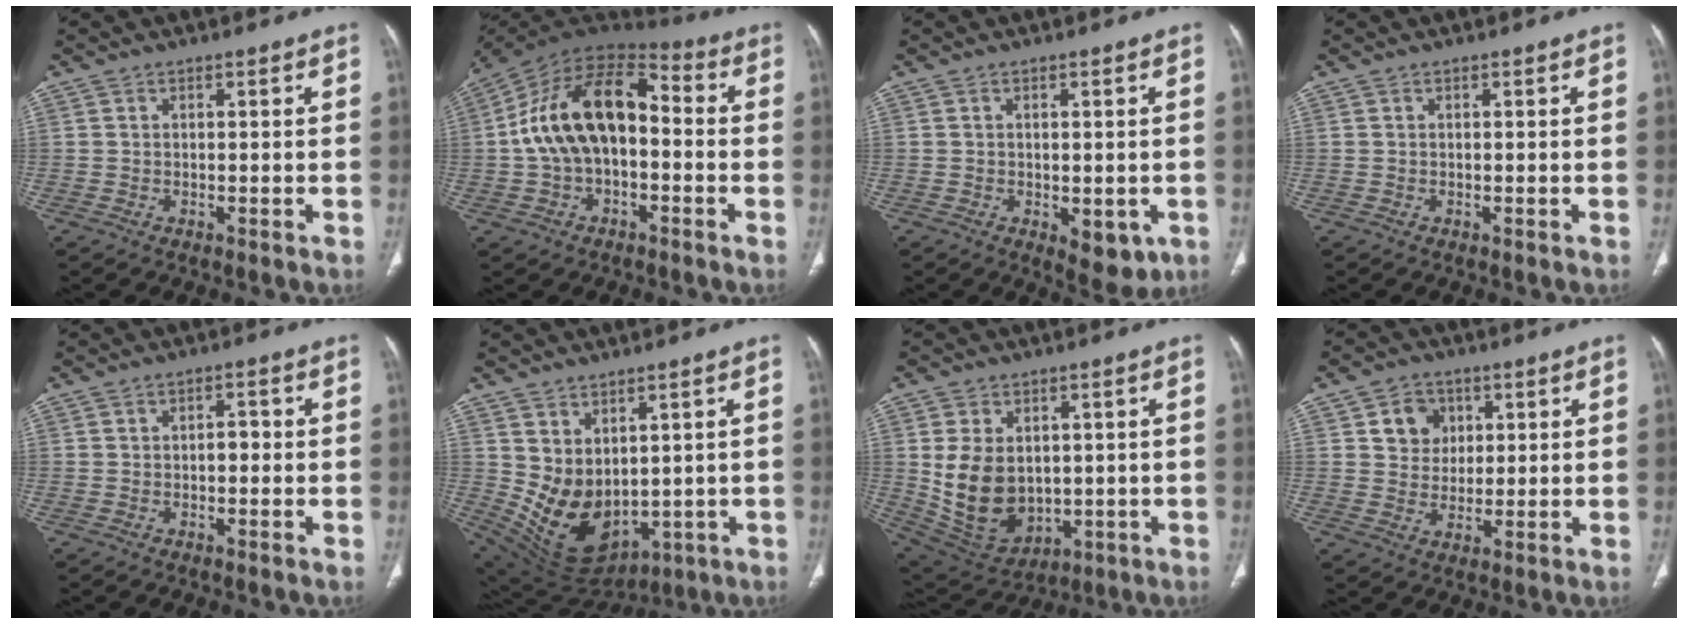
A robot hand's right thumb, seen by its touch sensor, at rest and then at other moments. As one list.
[{"total": 17.6, "force": [-0.5, 10.5, 14.1], "torque": [-0.239, 0.051, -0.018]}, {"total": 6.4, "force": [-1.9, 3.3, 5.2], "torque": [-0.047, -0.009, -0.014]}, {"total": 0.0}, {"total": 1.9, "force": [-0.3, 1.2, 1.4], "torque": [-0.014, 0.008, -0.009]}, {"total": 12.4, "force": [1.9, 8.4, 8.9], "torque": [-0.134, -0.031, 0.076]}, {"total": 13.4, "force": [0.7, 9.7, 9.2], "torque": [-0.146, -0.011, 0.047]}, {"total": 6.5, "force": [2.2, 5.6, 2.4], "torque": [-0.009, -0.006, 0.038]}]